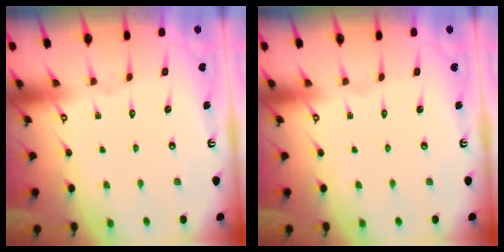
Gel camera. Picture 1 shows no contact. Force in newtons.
{"total": 0.0}